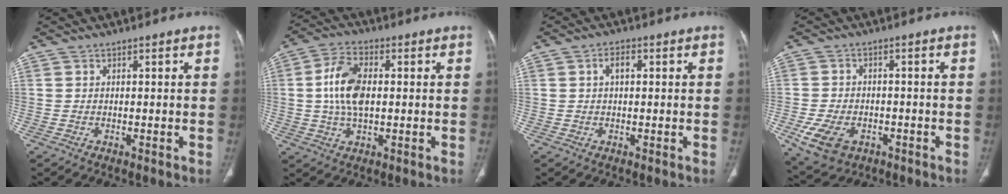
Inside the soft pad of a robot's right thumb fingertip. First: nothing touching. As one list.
[{"total": 10.0, "force": [0.6, 5.5, 8.3], "torque": [-0.165, 0.009, 0.012]}, {"total": 2.7, "force": [0.5, 1.5, 2.2], "torque": [-0.040, 0.011, 0.009]}, {"total": 9.0, "force": [-3.8, 6.2, 5.4], "torque": [-0.102, 0.012, -0.054]}]